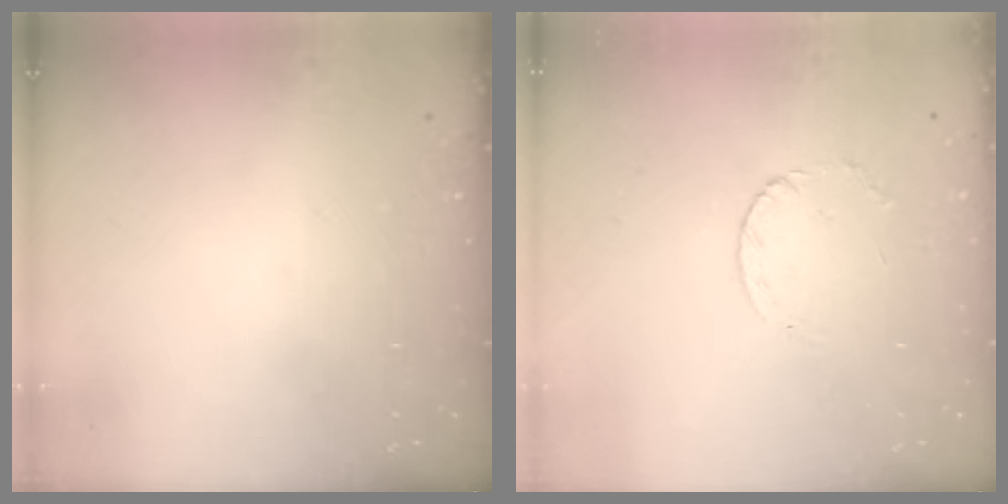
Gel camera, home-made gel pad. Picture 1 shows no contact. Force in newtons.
{"total": 2.4, "press": 2.4, "slide": 0.3}